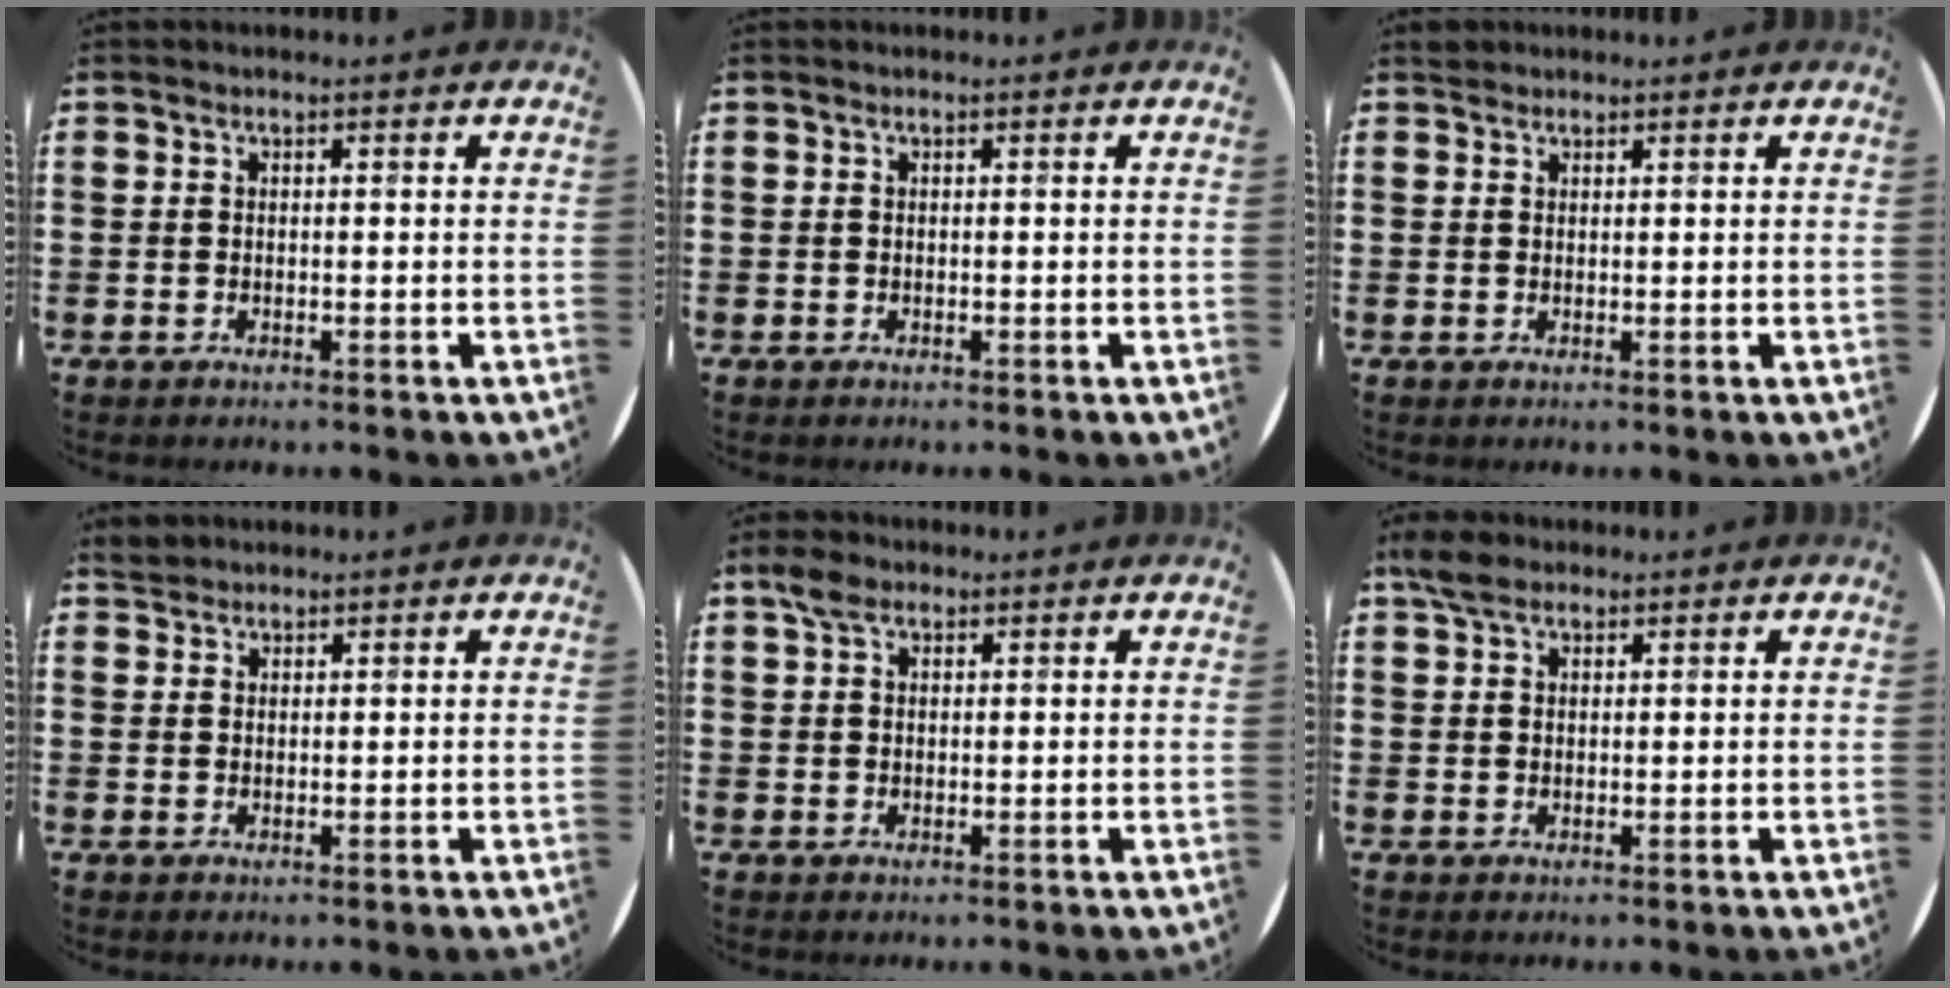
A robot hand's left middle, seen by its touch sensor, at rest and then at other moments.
{"total": 0.0}
{"total": 0.9, "force": [0.9, 0.4, 0.0], "torque": [-0.001, 0.003, 0.017]}
{"total": 1.6, "force": [1.5, 0.5, -0.1], "torque": [-0.003, 0.004, 0.031]}
{"total": 2.5, "force": [1.8, 1.4, 1.2], "torque": [-0.019, 0.004, 0.031]}
{"total": 3.0, "force": [2.3, 1.5, 1.2], "torque": [-0.014, 0.001, 0.041]}